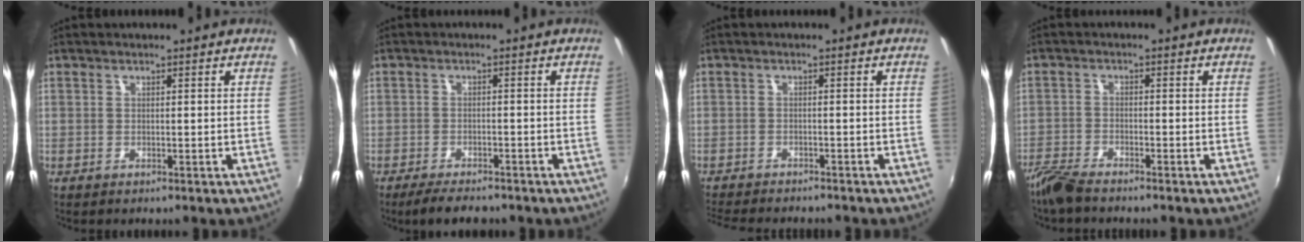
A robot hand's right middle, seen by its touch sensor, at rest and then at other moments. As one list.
[{"total": 5.7, "force": [-4.8, 1.6, 2.7], "torque": [-0.065, -0.010, -0.079]}, {"total": 8.5, "force": [-7.8, 1.6, 3.2], "torque": [-0.081, -0.019, -0.122]}, {"total": 5.2, "force": [-4.7, 0.8, 2.1], "torque": [-0.061, -0.016, -0.096]}]